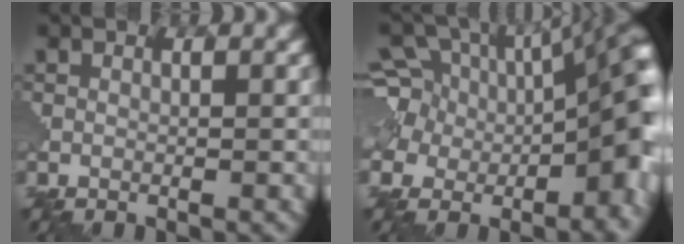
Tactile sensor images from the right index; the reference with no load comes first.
{"total": 12.5, "force": [-2.2, 8.5, 8.8], "torque": [-0.131, 0.004, -0.035]}